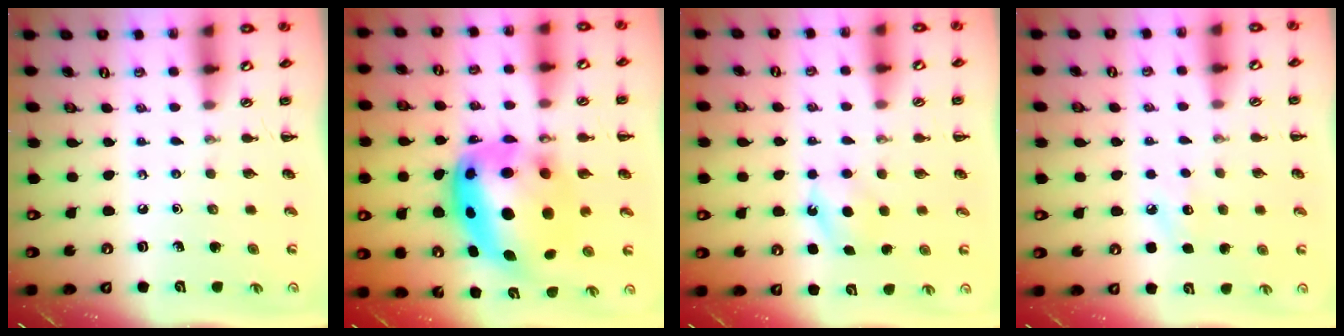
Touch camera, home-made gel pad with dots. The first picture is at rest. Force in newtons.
{"total": 17.3, "press": 16.7, "slide": 4.5}
{"total": 5.3, "press": 5.0, "slide": 1.5}
{"total": 6.4, "press": 6.2, "slide": 1.6}